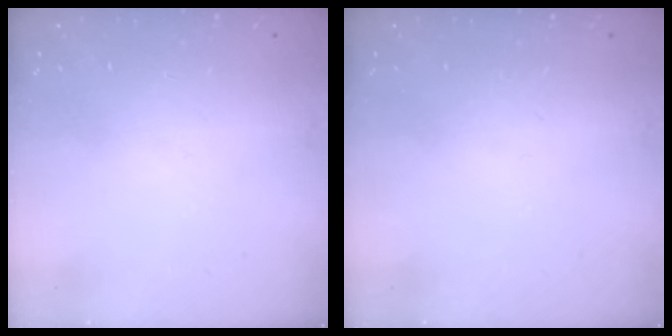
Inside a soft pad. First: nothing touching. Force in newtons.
{"total": 0.0}